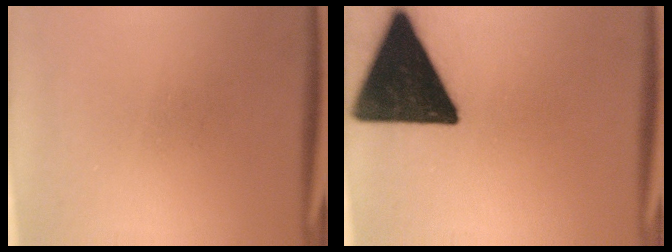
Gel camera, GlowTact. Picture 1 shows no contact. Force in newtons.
{"total": 19.4}